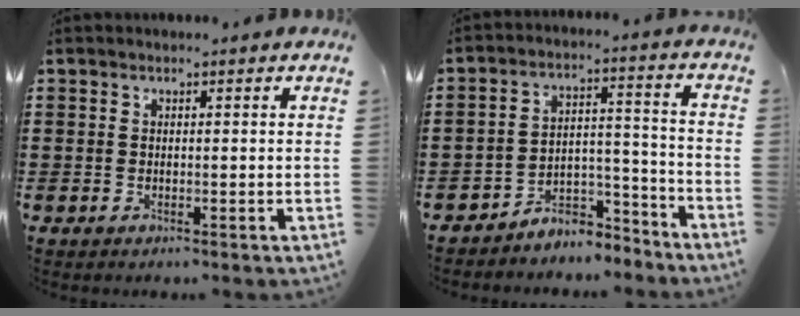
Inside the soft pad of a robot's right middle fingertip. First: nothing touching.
{"total": 5.5, "force": [-5.3, 1.6, 0.4], "torque": [-0.009, 0.012, -0.108]}